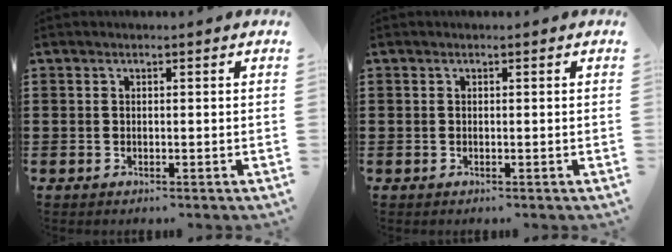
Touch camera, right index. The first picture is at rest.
{"total": 0.0}